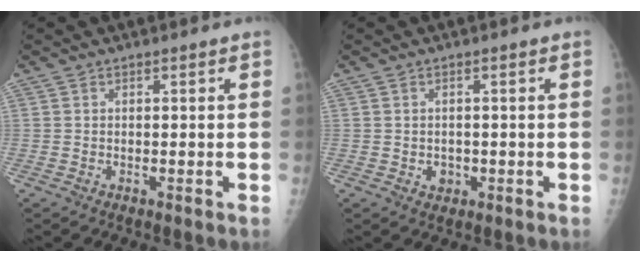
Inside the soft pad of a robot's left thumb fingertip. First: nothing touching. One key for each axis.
{"total": 1.9, "fx": -0.4, "fy": 1.6, "fz": 0.8, "tx": -0.003, "ty": 0.002, "tz": -0.001}